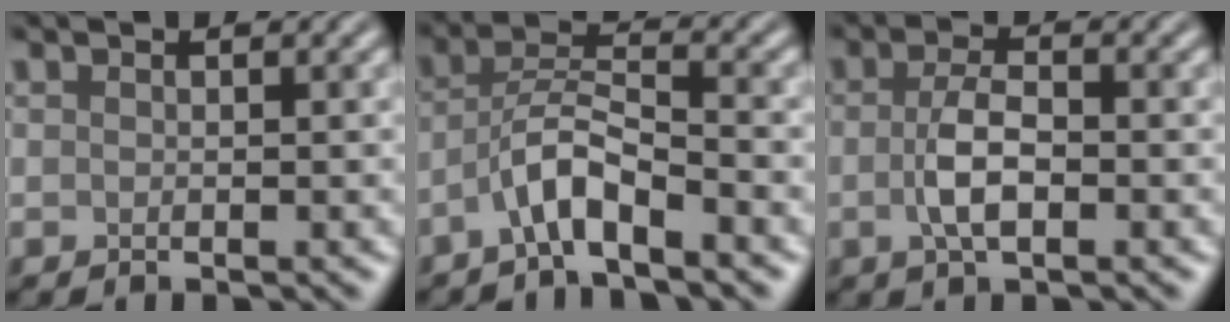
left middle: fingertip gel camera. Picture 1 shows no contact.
{"total": 4.0, "force": [-2.5, 0.9, 2.9], "torque": [-0.056, 0.016, -0.056]}
{"total": 3.4, "force": [-0.6, 1.4, 3.0], "torque": [-0.061, 0.001, -0.015]}